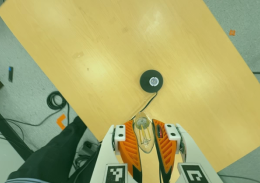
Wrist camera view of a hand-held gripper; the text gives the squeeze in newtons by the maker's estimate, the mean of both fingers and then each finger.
{"total": 23.1, "left": 26.6, "right": 19.7}